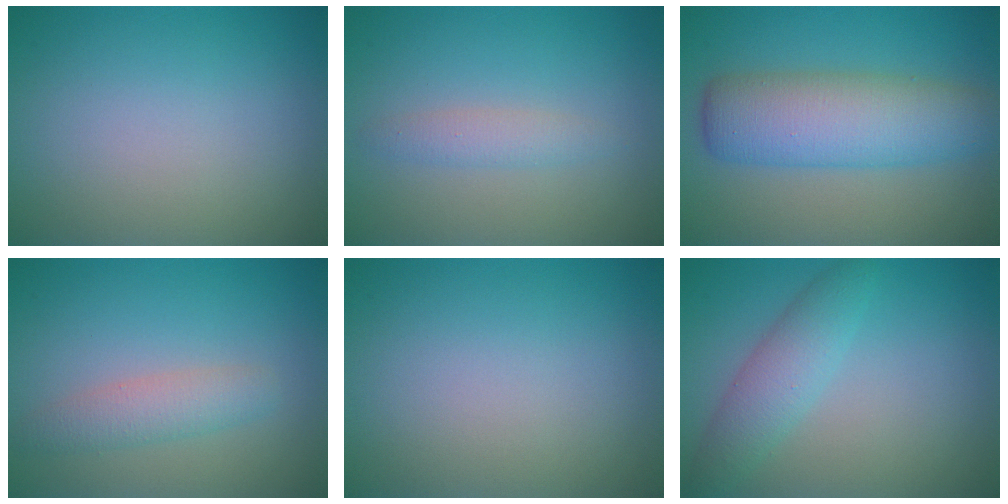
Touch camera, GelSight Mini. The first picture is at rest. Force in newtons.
{"total": 1.6, "press": 1.6, "slide": 0.0}
{"total": 7.3, "press": 7.3, "slide": 0.2}
{"total": 2.5, "press": 2.5, "slide": 0.1}
{"total": 0.0}
{"total": 3.3, "press": 3.3, "slide": 0.1}